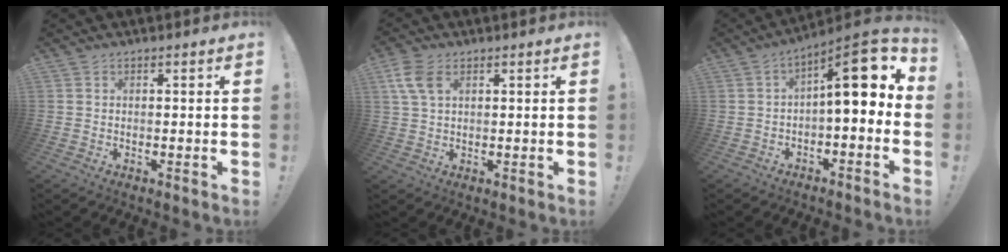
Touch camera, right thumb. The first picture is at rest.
{"total": 7.1, "force": [2.9, 4.4, 4.8], "torque": [-0.101, -0.003, 0.056]}
{"total": 14.2, "force": [3.8, 4.7, 12.9], "torque": [-0.186, -0.026, 0.060]}